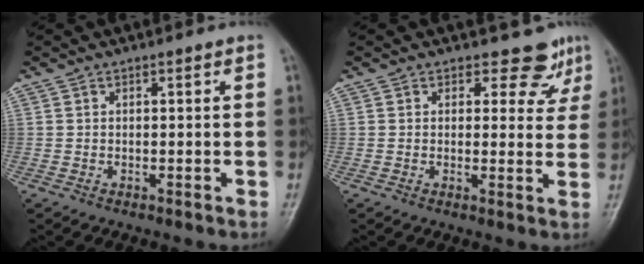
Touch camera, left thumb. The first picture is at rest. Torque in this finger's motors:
{"motor_torque": [-0.03, 0.04, 0.04, -0.06, -0.01]}